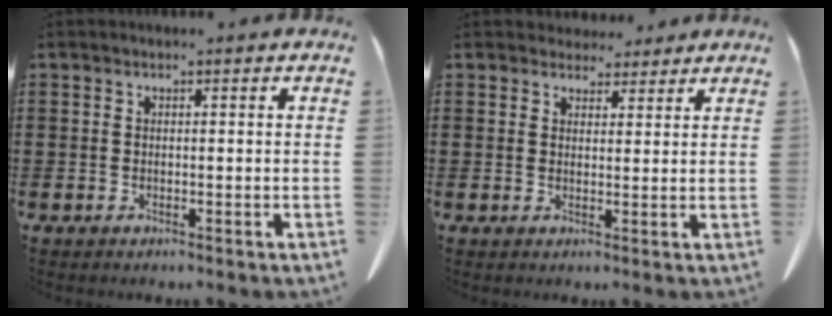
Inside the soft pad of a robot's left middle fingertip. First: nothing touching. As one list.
[{"total": 3.3, "force": [3.1, 1.3, 0.3], "torque": [-0.008, -0.007, 0.058]}]